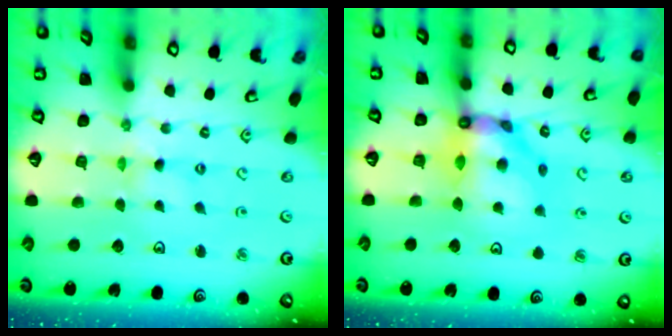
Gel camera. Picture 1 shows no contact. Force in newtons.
{"total": 11.5, "press": 11.4, "slide": 1.6}